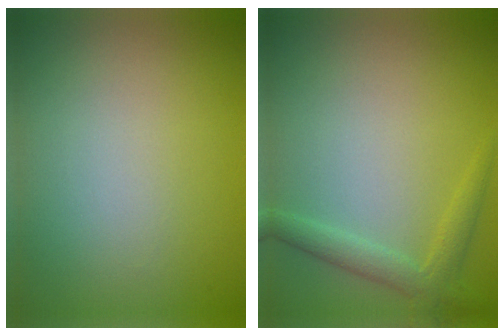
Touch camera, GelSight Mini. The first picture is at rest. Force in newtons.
{"total": 2.4, "press": 2.4, "slide": 0.2}